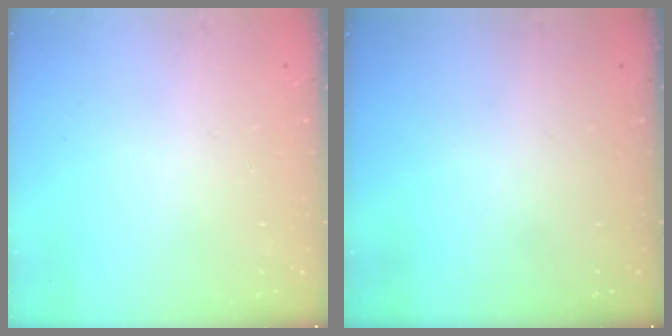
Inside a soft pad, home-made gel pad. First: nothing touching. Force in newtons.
{"total": 0.0}